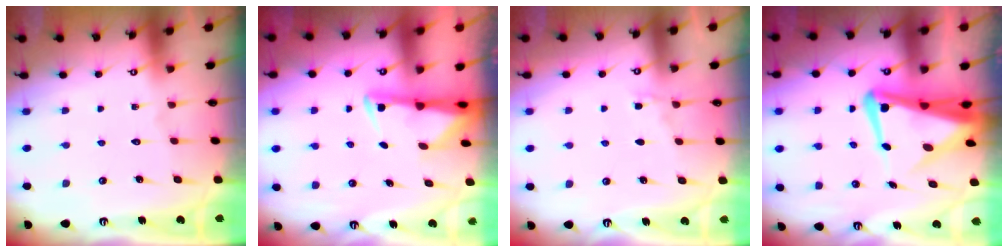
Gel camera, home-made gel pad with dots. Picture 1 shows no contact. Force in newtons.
{"total": 2.9, "press": 2.8, "slide": 0.7}
{"total": 4.2, "press": 4.1, "slide": 0.6}
{"total": 9.2, "press": 9.0, "slide": 2.0}